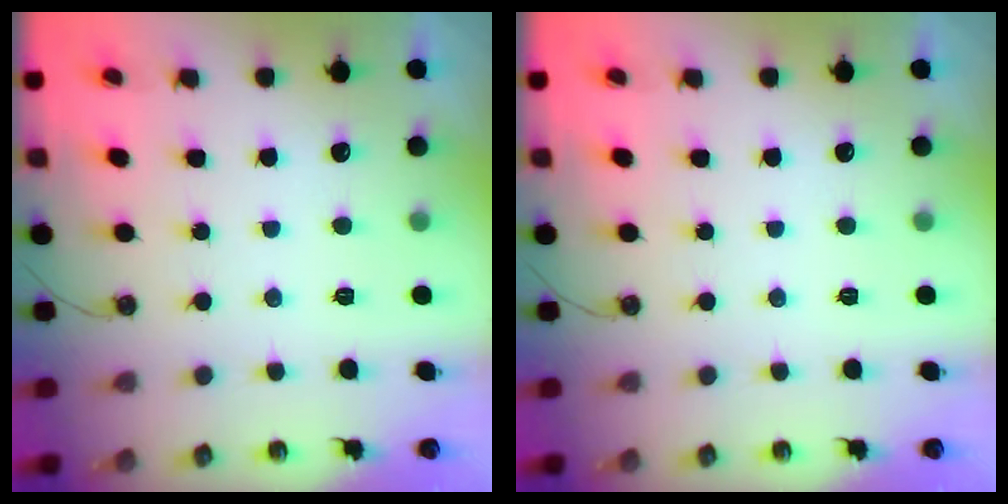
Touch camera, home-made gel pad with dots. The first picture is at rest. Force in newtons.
{"total": 0.0}